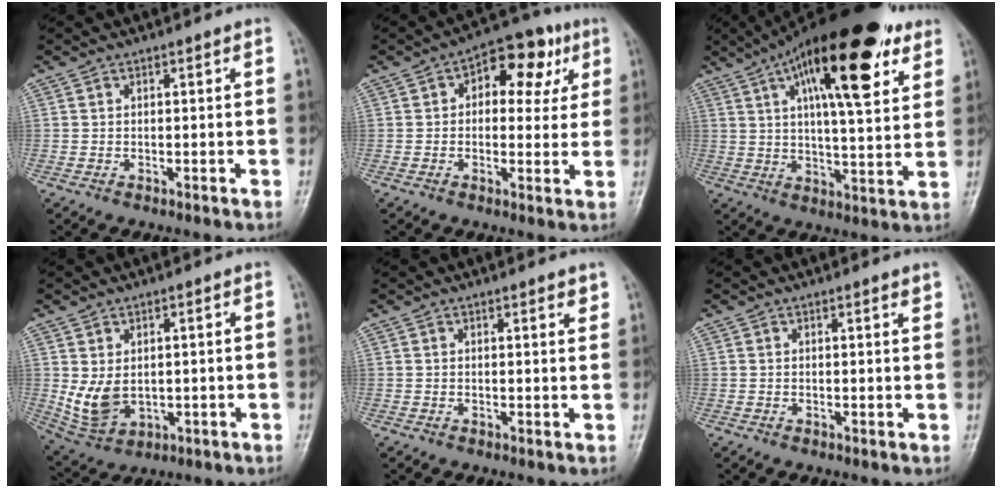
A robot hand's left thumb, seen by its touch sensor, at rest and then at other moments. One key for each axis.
{"total": 11.5, "fx": 3.7, "fy": 7.2, "fz": 8.1, "tx": -0.055, "ty": 0.018, "tz": 0.042}
{"total": 23.3, "fx": 11.1, "fy": 7.9, "fz": 18.9, "tx": -0.270, "ty": -0.006, "tz": 0.169}
{"total": 7.0, "fx": 0.5, "fy": 5.0, "fz": 4.9, "tx": -0.080, "ty": -0.012, "tz": 0.028}
{"total": 1.8, "fx": 1.3, "fy": 0.4, "fz": 1.1, "tx": -0.011, "ty": -0.007, "tz": 0.016}
{"total": 1.2, "fx": 1.0, "fy": 0.1, "fz": 0.7, "tx": -0.005, "ty": -0.004, "tz": 0.012}